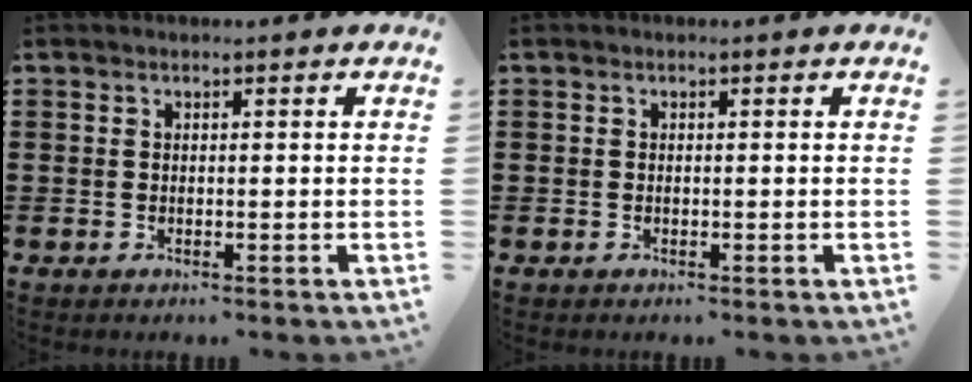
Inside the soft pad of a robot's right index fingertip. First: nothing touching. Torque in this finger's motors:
{"motor_torque": [-0.32, 1.82, 0.00, 0.00]}